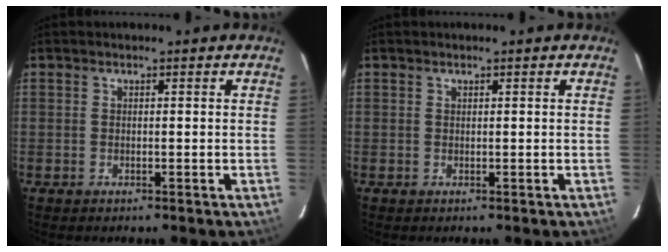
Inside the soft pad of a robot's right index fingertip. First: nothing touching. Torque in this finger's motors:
{"motor_torque": [0.02, 0.00, 0.01, 0.01]}